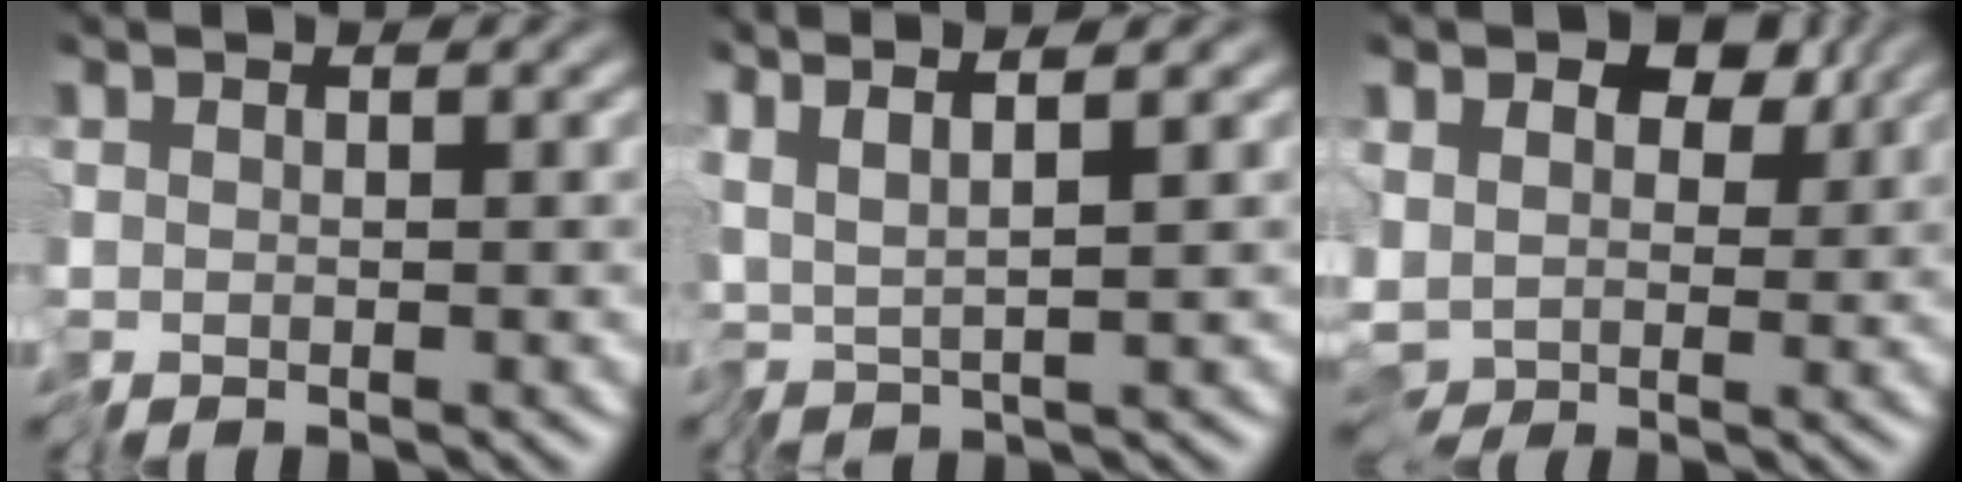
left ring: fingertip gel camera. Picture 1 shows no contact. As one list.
[{"total": 3.2, "force": [1.1, 0.1, 3.0], "torque": [-0.055, 0.011, 0.011]}, {"total": 8.9, "force": [2.4, 6.5, 5.6], "torque": [-0.105, 0.006, 0.038]}]